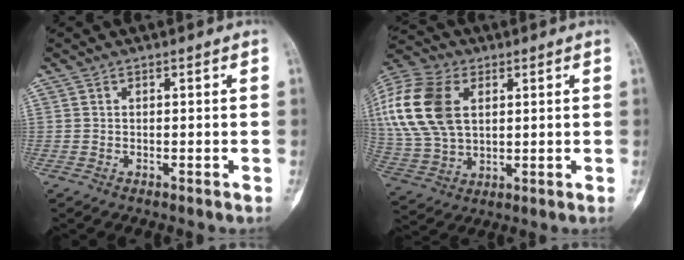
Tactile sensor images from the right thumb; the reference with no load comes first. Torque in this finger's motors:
{"motor_torque": [0.10, 0.80, 1.32, 0.55, 0.37]}